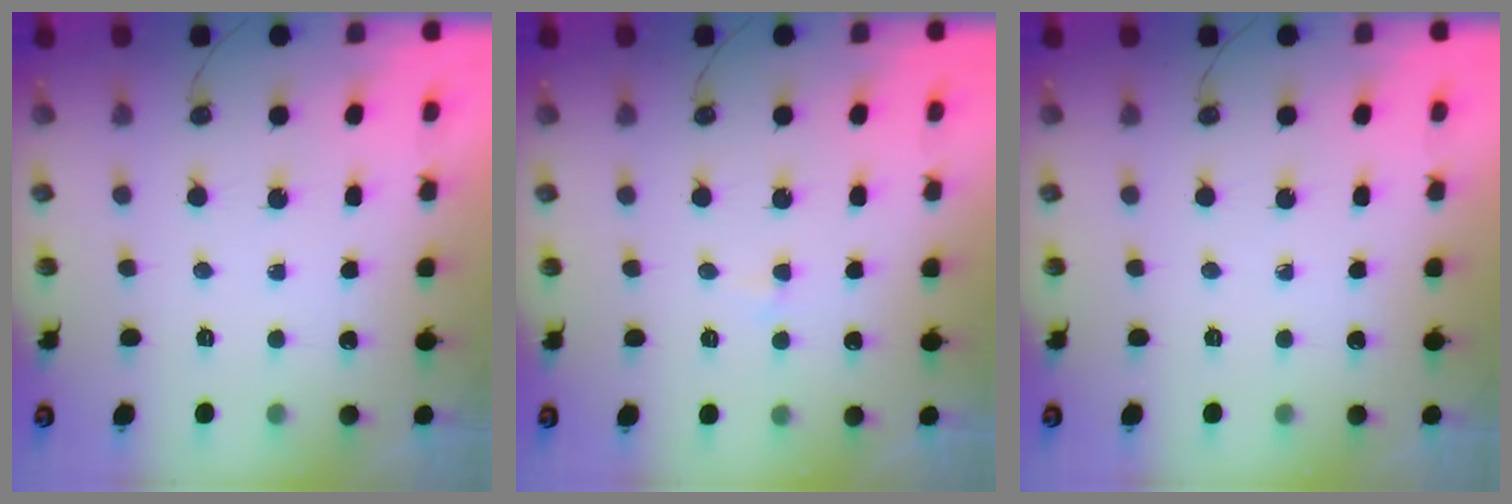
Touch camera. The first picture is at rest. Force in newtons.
{"total": 1.7, "press": 1.7, "slide": 0.3}
{"total": 0.0}